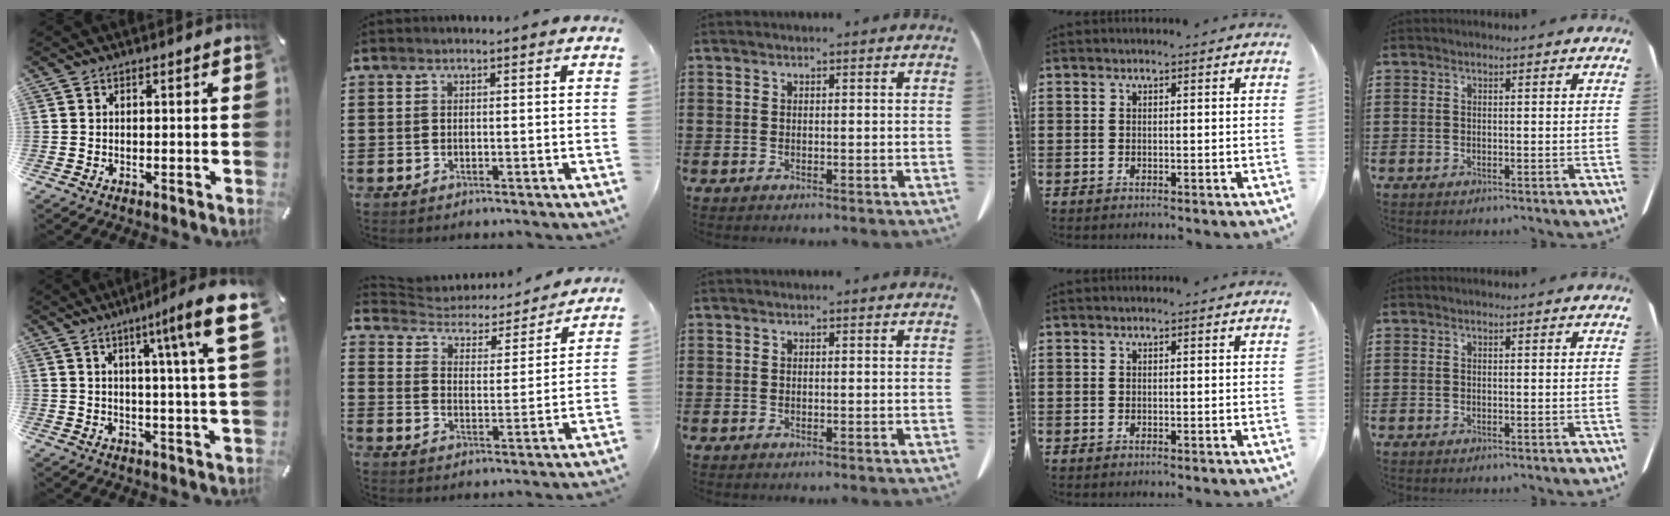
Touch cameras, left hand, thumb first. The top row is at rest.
{"thumb": {"total": 13.5, "force": [6.1, 0.2, 12.1], "torque": [-0.181, -0.035, 0.084]}, "index": {"total": 3.2, "force": [3.0, 1.0, 0.3], "torque": [-0.029, -0.023, 0.044]}}